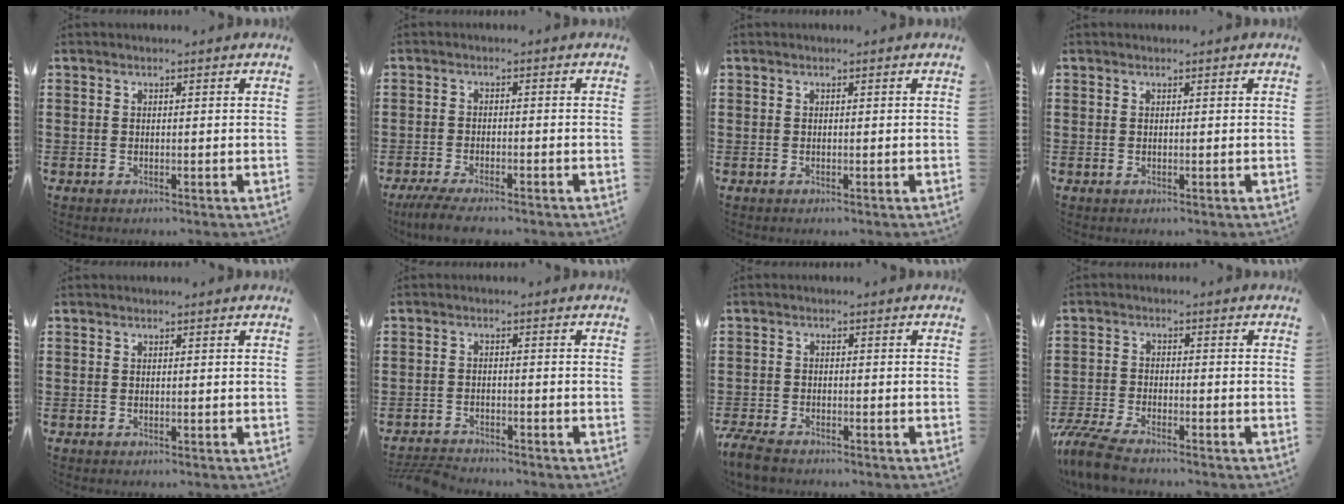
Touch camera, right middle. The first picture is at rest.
{"total": 3.3, "force": [-3.0, 0.2, 1.5], "torque": [-0.039, -0.006, -0.062]}
{"total": 0.0}
{"total": 0.0}
{"total": 0.0}
{"total": 3.3, "force": [-3.3, 0.5, 0.5], "torque": [-0.018, -0.001, -0.072]}
{"total": 3.1, "force": [-2.8, 0.7, 1.1], "torque": [-0.041, -0.004, -0.063]}
{"total": 5.4, "force": [-4.8, 0.8, 2.4], "torque": [-0.079, -0.013, -0.103]}